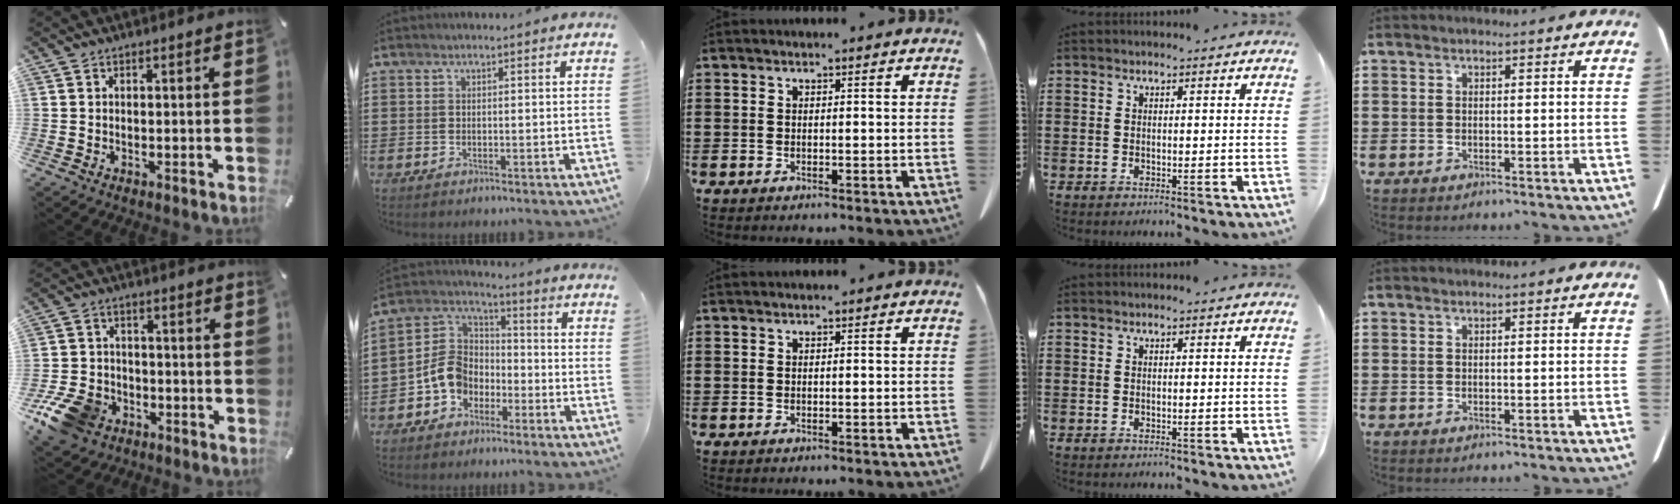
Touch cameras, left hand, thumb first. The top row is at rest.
{"thumb": {"total": 11.6, "force": [-6.3, 8.3, 4.9], "torque": [-0.098, 0.042, -0.114]}, "index": {"total": 7.7, "force": [-3.0, 6.1, 3.6], "torque": [-0.114, 0.009, -0.068]}}